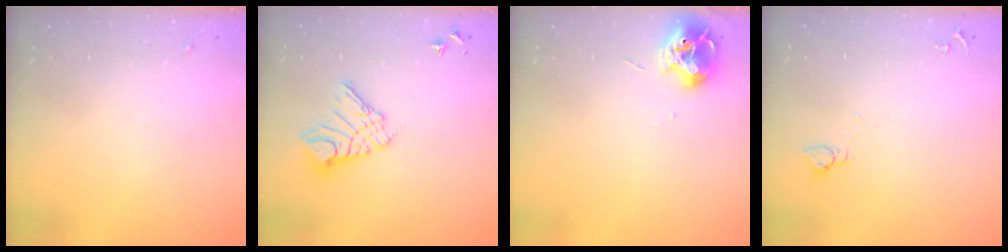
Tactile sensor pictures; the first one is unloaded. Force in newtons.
{"total": 11.7, "press": 11.7, "slide": 1.2}
{"total": 9.3, "press": 9.3, "slide": 1.0}
{"total": 2.7, "press": 2.7, "slide": 0.2}